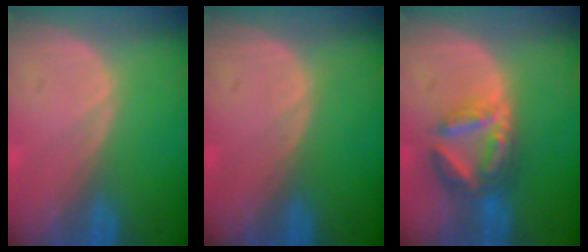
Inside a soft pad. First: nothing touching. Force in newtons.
{"total": 0.0}
{"total": 6.9, "press": 6.1, "slide": 3.4}